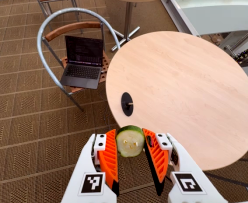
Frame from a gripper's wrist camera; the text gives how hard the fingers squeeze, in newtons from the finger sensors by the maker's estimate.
{"total": 8.7, "left": 8.6, "right": 8.9}